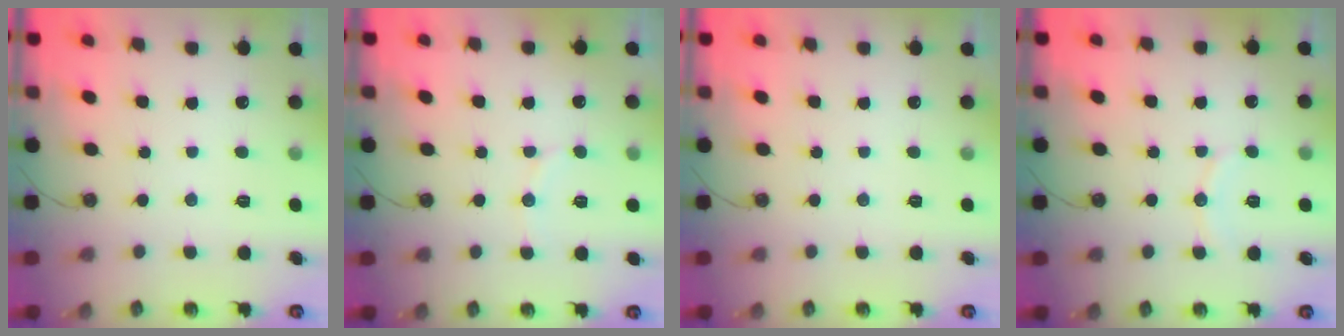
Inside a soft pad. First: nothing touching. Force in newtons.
{"total": 7.1, "press": 6.9, "slide": 1.4}
{"total": 0.0}
{"total": 7.2, "press": 7.1, "slide": 0.7}